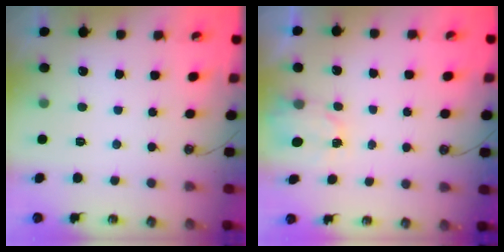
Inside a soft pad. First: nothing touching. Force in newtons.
{"total": 2.3, "press": 2.3, "slide": 0.4}